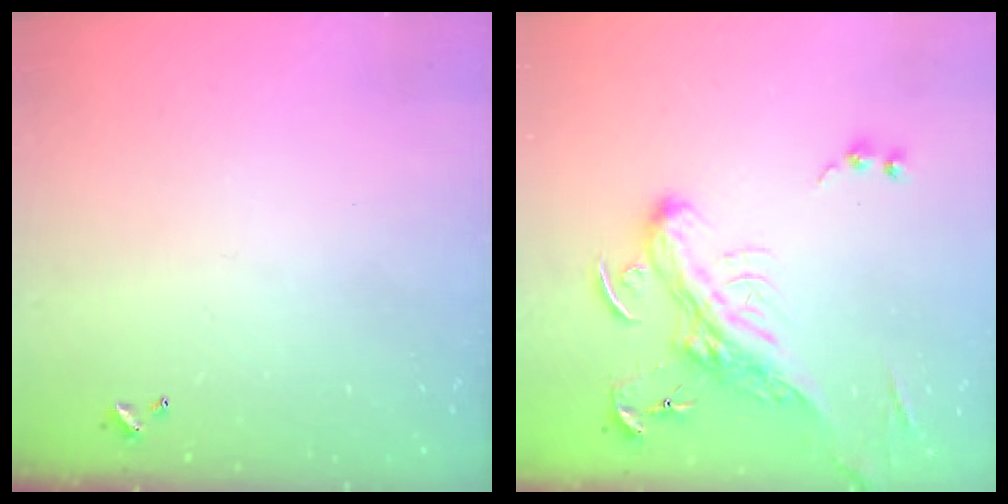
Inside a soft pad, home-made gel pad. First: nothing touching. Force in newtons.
{"total": 4.5, "press": 4.2, "slide": 1.6}